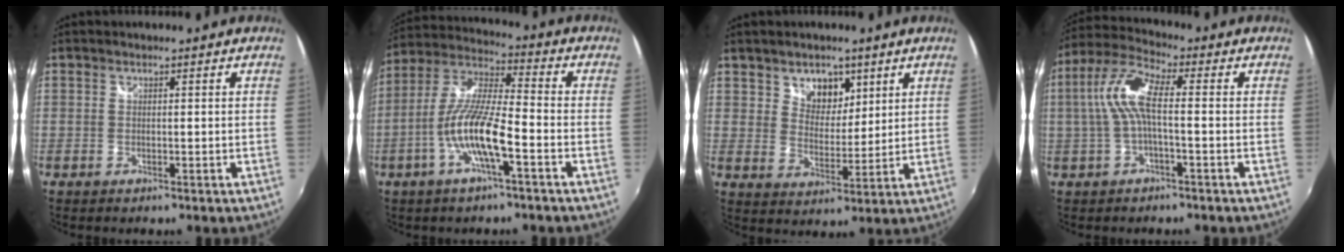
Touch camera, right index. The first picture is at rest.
{"total": 12.2, "force": [-4.8, 2.0, 11.1], "torque": [-0.227, -0.003, -0.092]}
{"total": 6.8, "force": [3.9, 4.9, 2.5], "torque": [-0.030, 0.002, 0.071]}
{"total": 8.6, "force": [-0.3, 2.3, 8.3], "torque": [-0.180, 0.015, -0.005]}